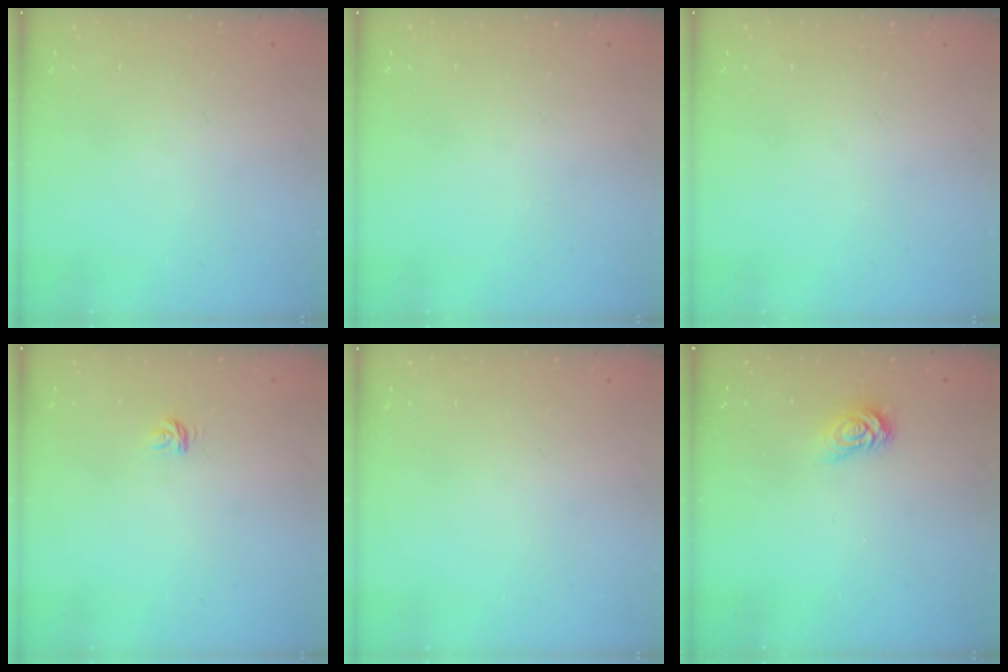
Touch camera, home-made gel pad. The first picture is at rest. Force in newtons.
{"total": 0.0}
{"total": 0.0}
{"total": 3.1, "press": 3.1, "slide": 0.2}
{"total": 0.0}
{"total": 3.9, "press": 3.8, "slide": 0.5}